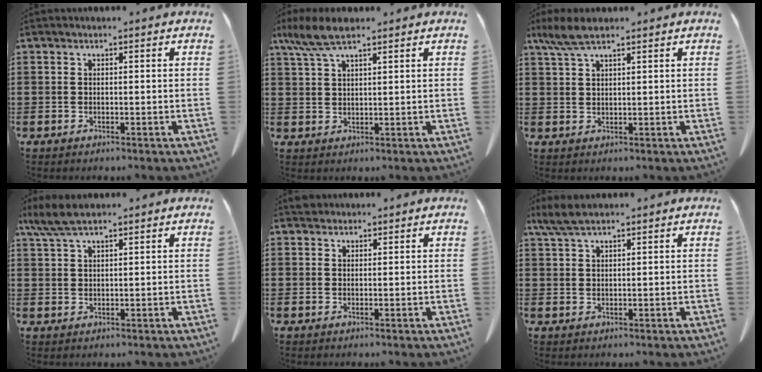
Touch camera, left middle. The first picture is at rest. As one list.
[{"total": 5.9, "force": [4.1, 1.3, 4.1], "torque": [-0.095, -0.004, 0.071]}, {"total": 4.3, "force": [3.0, 1.0, 3.0], "torque": [-0.073, 0.001, 0.052]}, {"total": 4.4, "force": [3.3, 0.8, 2.8], "torque": [-0.064, 0.001, 0.061]}, {"total": 1.3, "force": [1.1, 0.7, 0.1], "torque": [-0.006, 0.004, 0.022]}, {"total": 3.4, "force": [2.5, 0.6, 2.3], "torque": [-0.051, 0.004, 0.046]}]